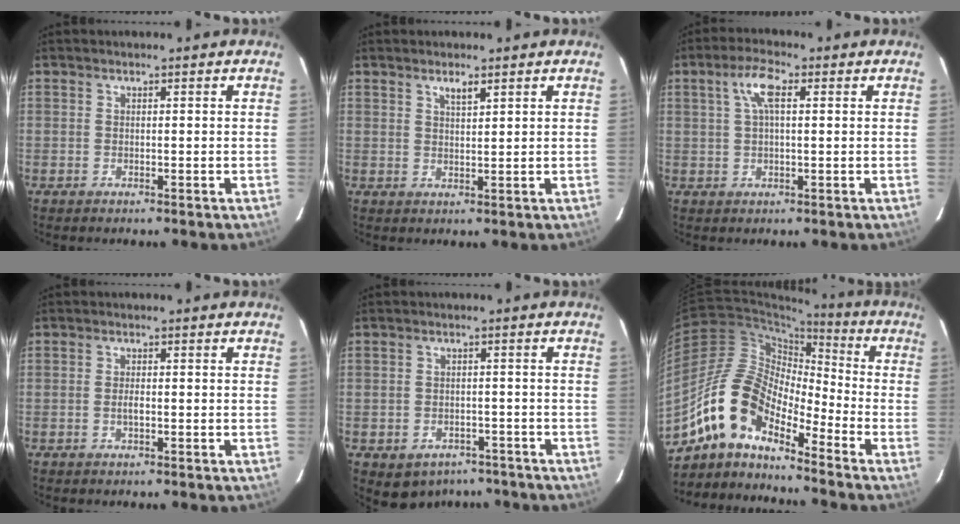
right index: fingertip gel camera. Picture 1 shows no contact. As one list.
[{"total": 2.2, "force": [1.5, 0.5, 1.5], "torque": [-0.023, 0.003, 0.027]}, {"total": 5.2, "force": [1.7, 1.7, 4.7], "torque": [-0.090, 0.013, 0.032]}, {"total": 1.4, "force": [-0.4, 0.6, 1.2], "torque": [-0.022, -0.001, -0.007]}, {"total": 8.8, "force": [-6.1, 5.7, 2.8], "torque": [-0.061, 0.010, -0.064]}, {"total": 13.3, "force": [-10.0, 5.1, 7.2], "torque": [-0.122, 0.012, -0.206]}]